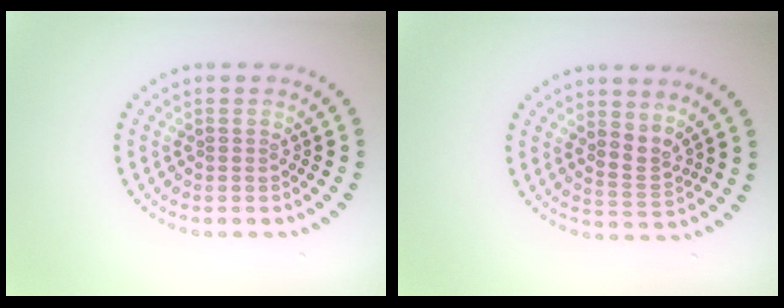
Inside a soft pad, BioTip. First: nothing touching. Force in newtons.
{"total": 2.3, "press": 1.5, "slide": 1.7}